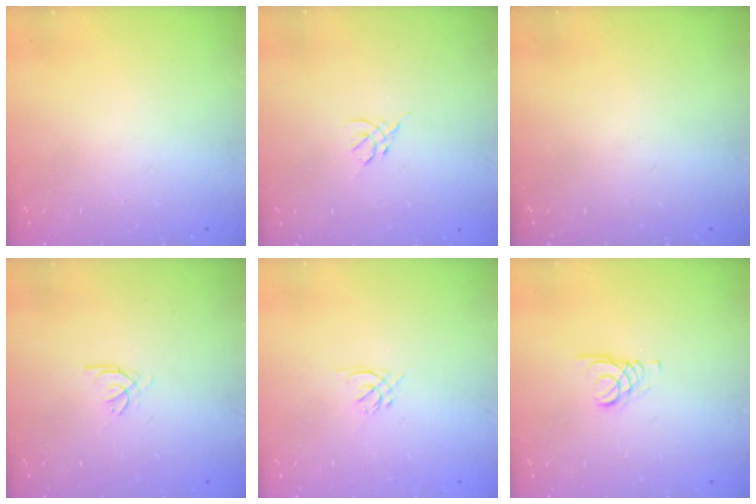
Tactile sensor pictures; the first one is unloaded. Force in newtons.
{"total": 3.0, "press": 3.0, "slide": 0.7}
{"total": 0.0}
{"total": 0.7, "press": 0.6, "slide": 0.4}
{"total": 1.3, "press": 1.2, "slide": 0.5}
{"total": 1.4, "press": 1.4, "slide": 0.2}